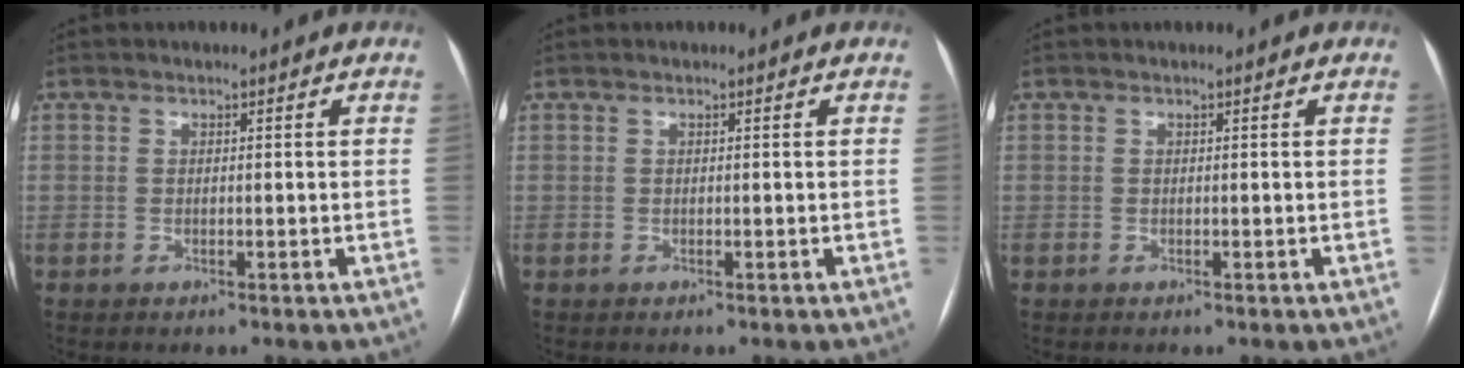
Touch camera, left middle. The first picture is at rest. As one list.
[{"total": 0.0}, {"total": 0.0}]